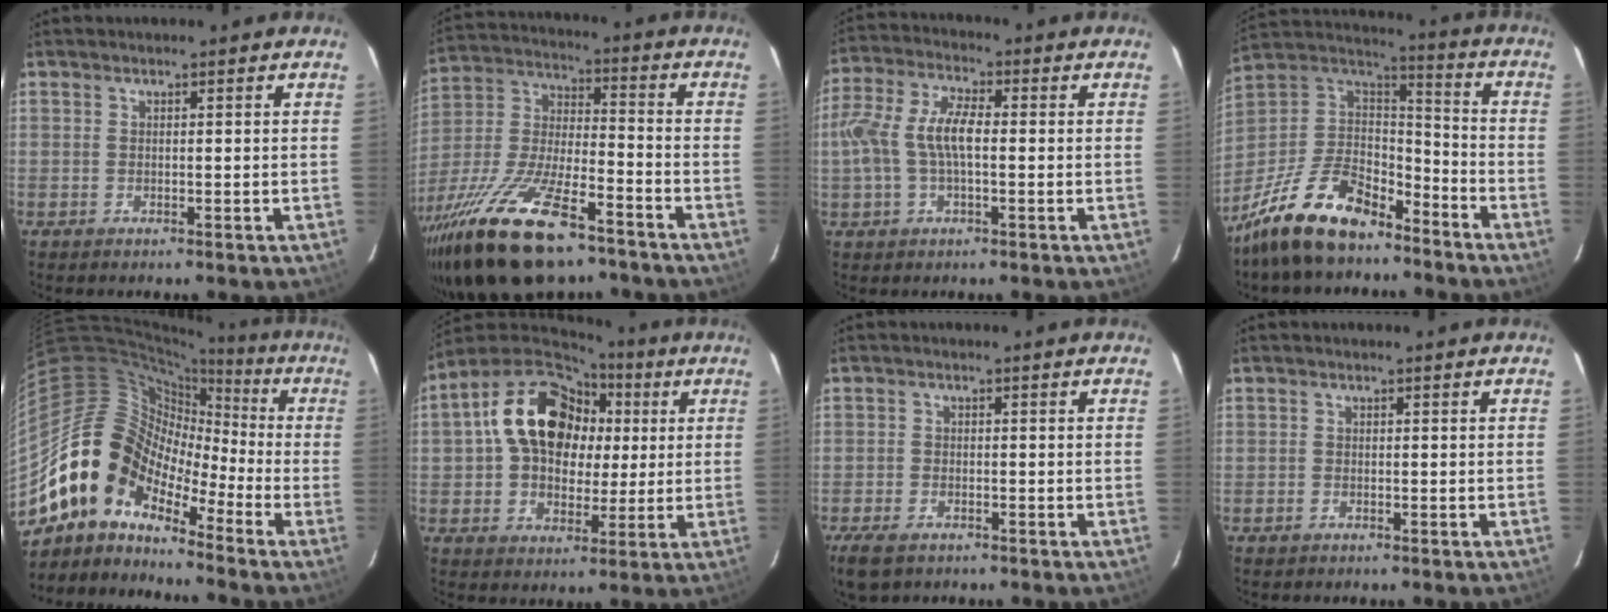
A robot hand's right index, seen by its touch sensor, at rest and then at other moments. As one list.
[{"total": 24.7, "force": [-16.5, 8.5, 16.3], "torque": [-0.331, -0.039, -0.285]}, {"total": 10.0, "force": [-0.6, 4.4, 9.0], "torque": [-0.191, 0.014, -0.012]}, {"total": 21.9, "force": [-15.5, 9.6, 12.0], "torque": [-0.266, -0.003, -0.272]}, {"total": 13.1, "force": [-9.2, 7.7, 5.4], "torque": [-0.094, 0.023, -0.194]}, {"total": 17.6, "force": [4.3, 13.3, 10.8], "torque": [-0.223, 0.051, 0.080]}, {"total": 6.2, "force": [-4.2, 3.3, 3.2], "torque": [-0.086, -0.018, -0.079]}, {"total": 0.9, "force": [-0.6, 0.7, 0.1], "torque": [-0.004, 0.000, -0.010]}]